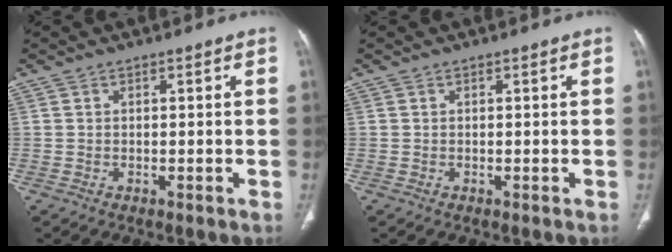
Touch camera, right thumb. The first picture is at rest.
{"total": 0.0}